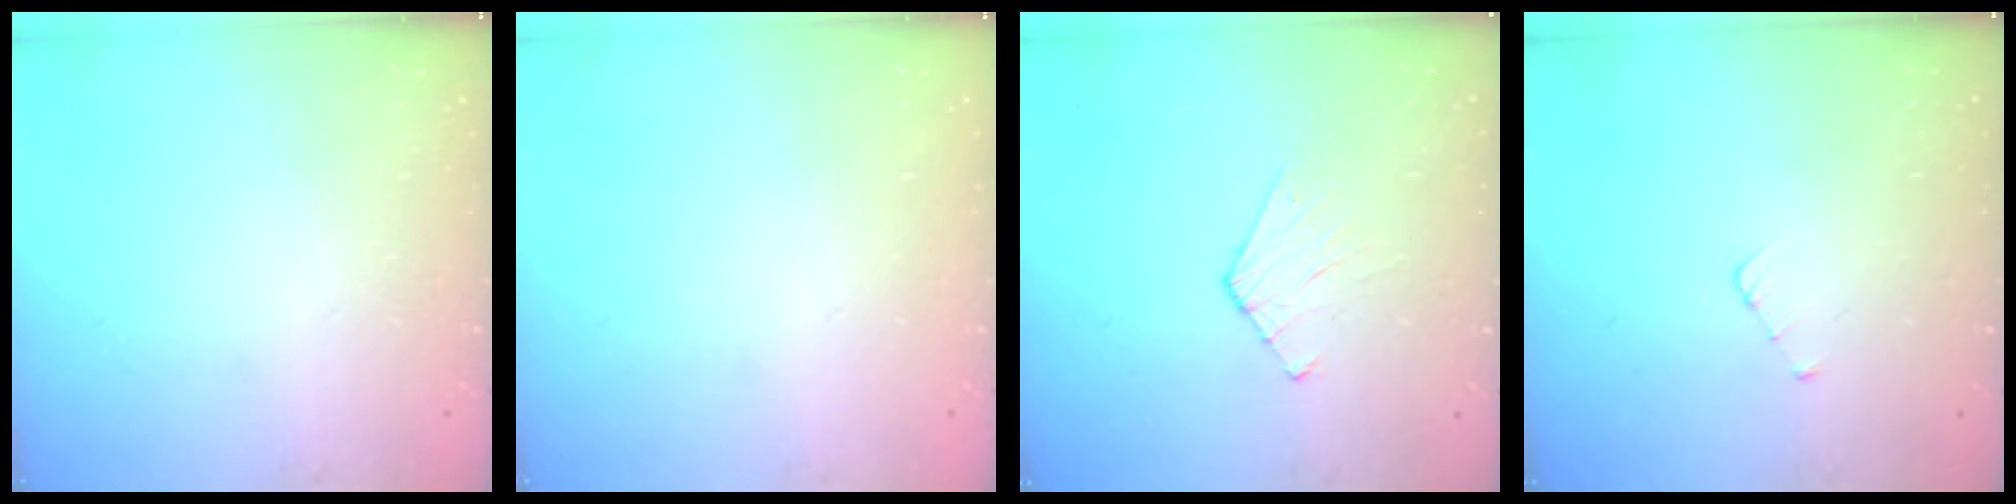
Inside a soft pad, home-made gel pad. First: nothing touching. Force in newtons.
{"total": 0.0}
{"total": 4.6, "press": 4.6, "slide": 0.3}
{"total": 2.7, "press": 2.7, "slide": 0.3}